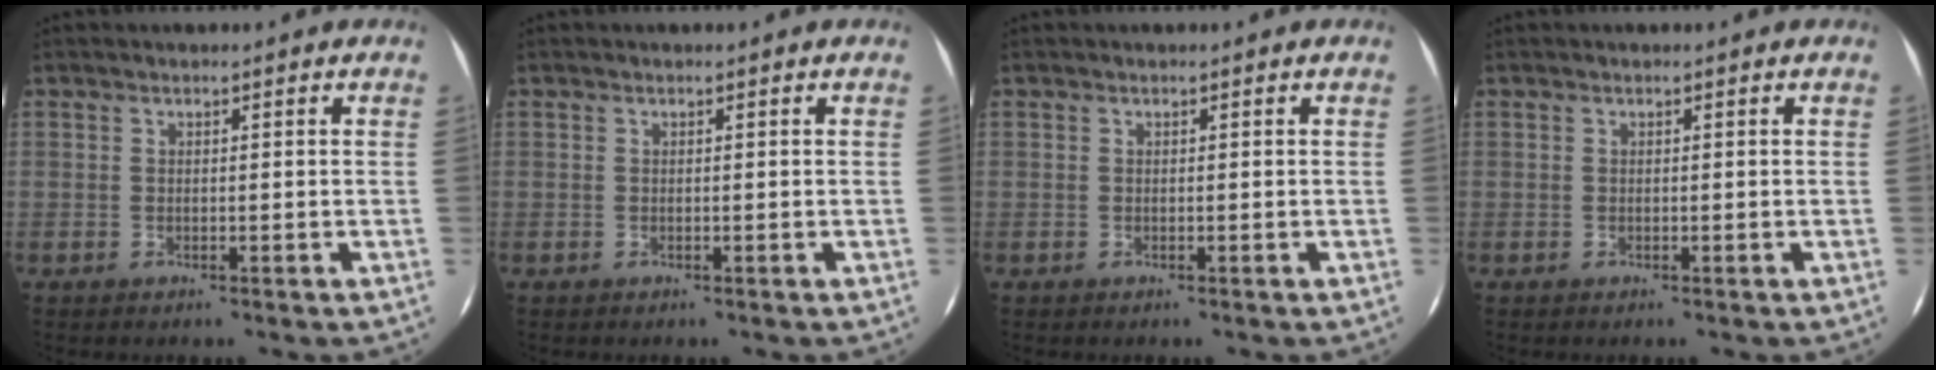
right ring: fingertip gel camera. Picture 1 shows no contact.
{"total": 0.0}
{"total": 0.0}
{"total": 0.0}